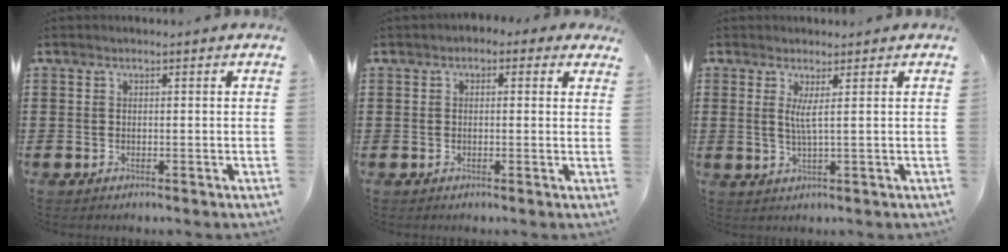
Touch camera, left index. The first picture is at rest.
{"total": 1.2, "force": [0.0, 0.9, 0.8], "torque": [-0.017, 0.007, -0.004]}
{"total": 2.8, "force": [0.9, -0.5, 2.7], "torque": [-0.055, -0.008, 0.014]}